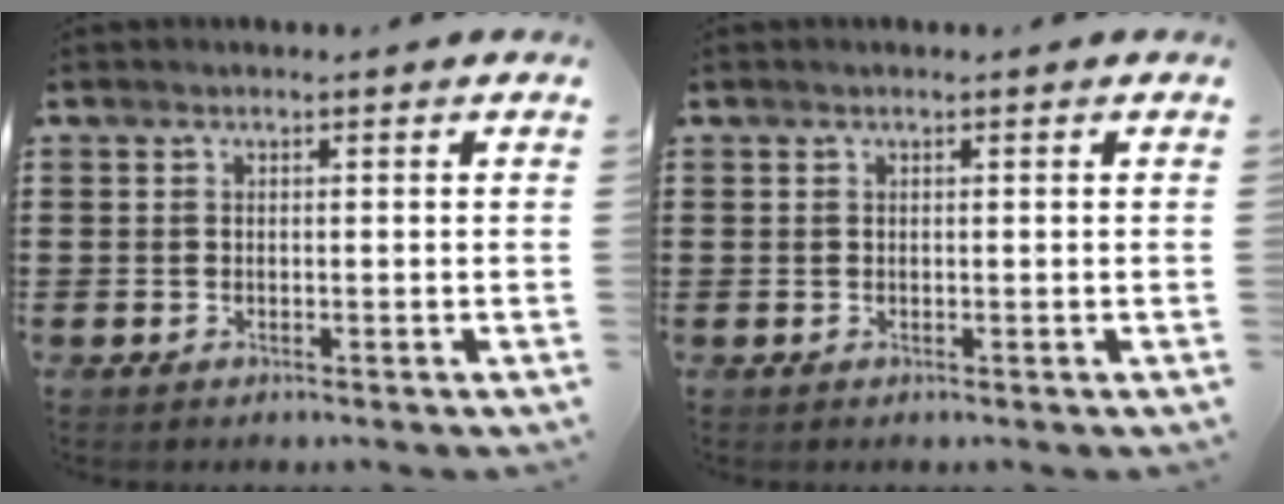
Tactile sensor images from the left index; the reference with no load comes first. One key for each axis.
{"total": 0.0}